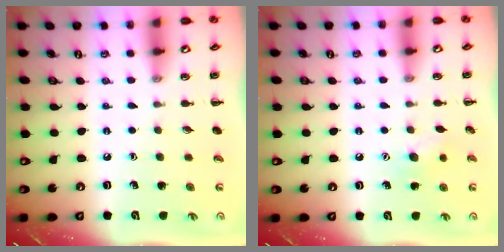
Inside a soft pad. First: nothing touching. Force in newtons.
{"total": 8.1, "press": 7.9, "slide": 1.8}